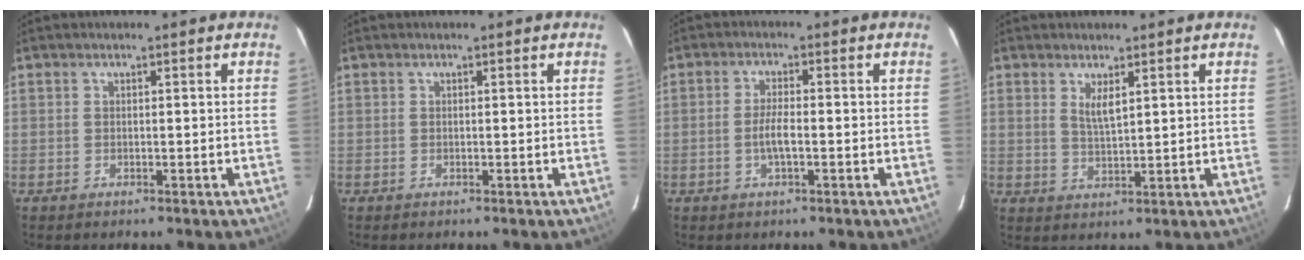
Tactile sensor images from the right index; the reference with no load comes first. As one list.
[{"total": 0.0}, {"total": 3.5, "force": [-1.0, 0.7, 3.3], "torque": [-0.064, -0.001, -0.018]}, {"total": 3.4, "force": [1.7, 0.9, 2.8], "torque": [-0.053, -0.004, 0.032]}]